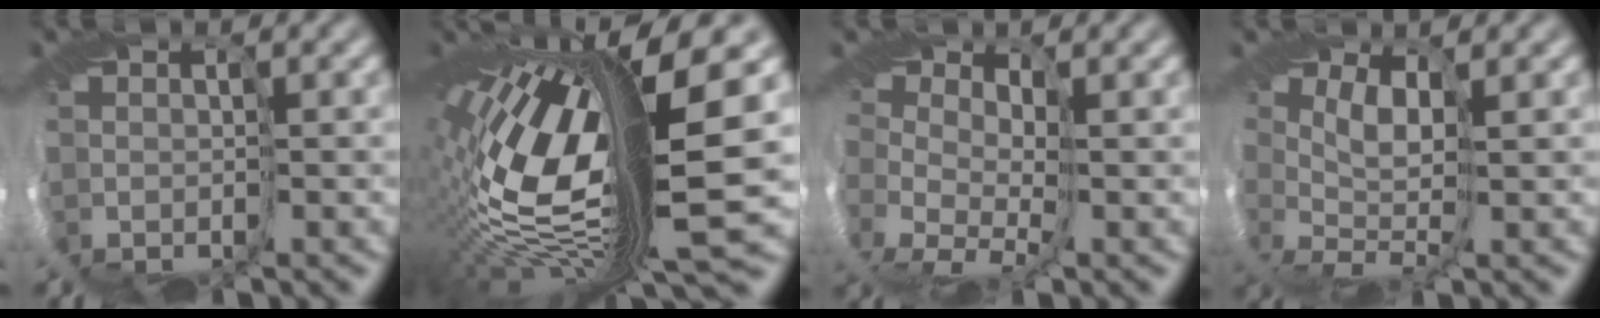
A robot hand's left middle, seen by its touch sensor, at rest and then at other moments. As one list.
[{"total": 15.7, "force": [1.3, 4.3, 15.0], "torque": [-0.297, 0.008, 0.025]}, {"total": 3.2, "force": [0.2, 1.9, 2.6], "torque": [-0.054, -0.001, 0.011]}, {"total": 2.3, "force": [0.7, 0.2, 2.2], "torque": [-0.050, 0.002, 0.018]}]